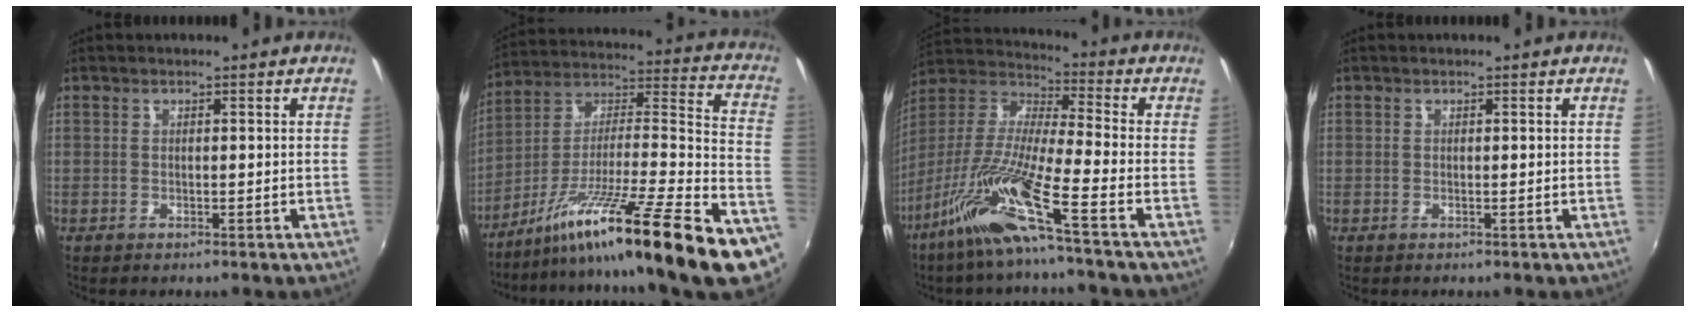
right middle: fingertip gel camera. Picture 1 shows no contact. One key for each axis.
{"total": 27.4, "fx": -17.0, "fy": 0.4, "fz": 21.5, "tx": -0.283, "ty": -0.034, "tz": -0.280}
{"total": 14.3, "fx": -9.1, "fy": -0.8, "fz": 11.0, "tx": -0.207, "ty": -0.018, "tz": -0.181}
{"total": 0.0}